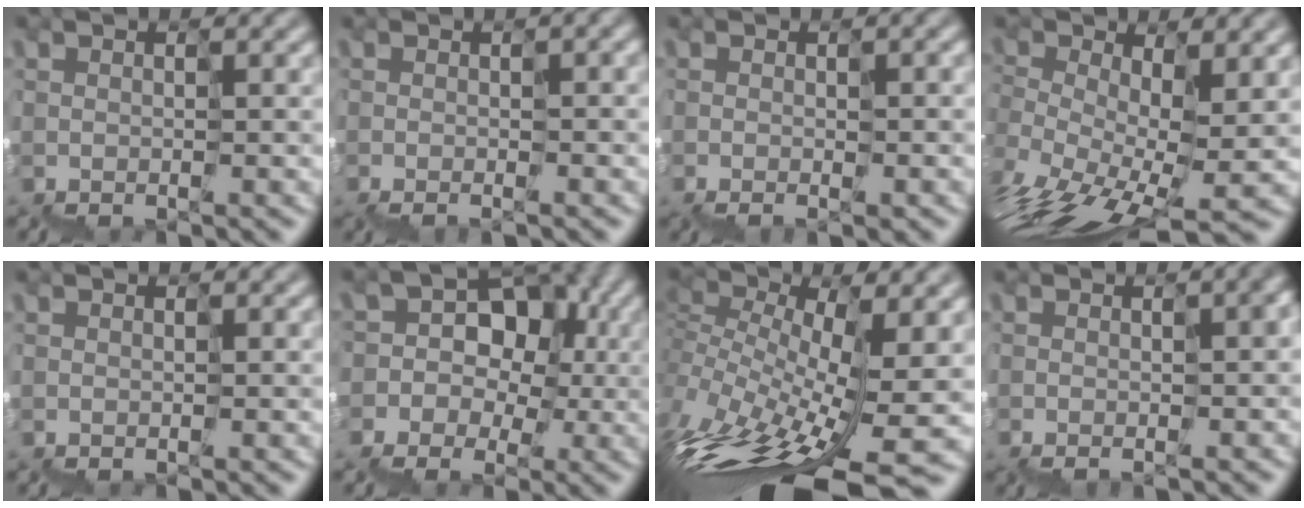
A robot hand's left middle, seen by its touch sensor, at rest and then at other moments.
{"total": 1.3, "force": [0.1, 0.4, 1.3], "torque": [0.011, 0.015, 0.002]}
{"total": 0.8, "force": [-0.4, 0.1, 0.7], "torque": [-0.007, 0.000, -0.002]}
{"total": 6.4, "force": [-3.0, 3.0, 4.8], "torque": [-0.125, -0.017, -0.059]}
{"total": 0.0}
{"total": 7.6, "force": [-1.3, 7.2, 1.9], "torque": [-0.020, 0.036, -0.060]}
{"total": 10.5, "force": [-4.3, 4.3, 8.6], "torque": [-0.209, -0.006, -0.072]}
{"total": 3.8, "force": [-0.2, 1.7, 3.4], "torque": [-0.009, 0.017, 0.007]}